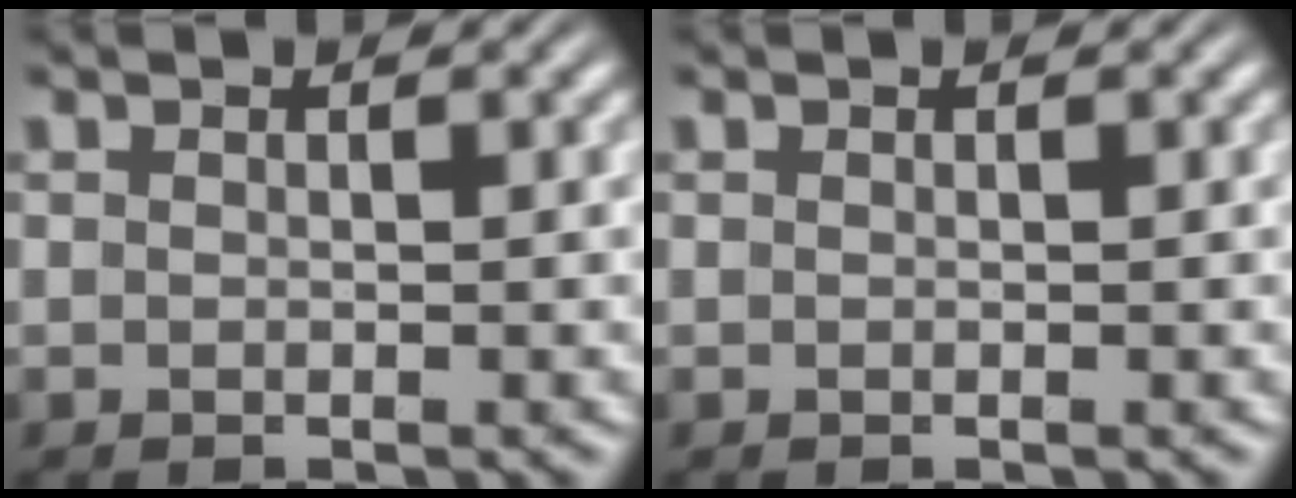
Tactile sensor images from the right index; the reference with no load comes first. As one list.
[{"total": 0.0}]